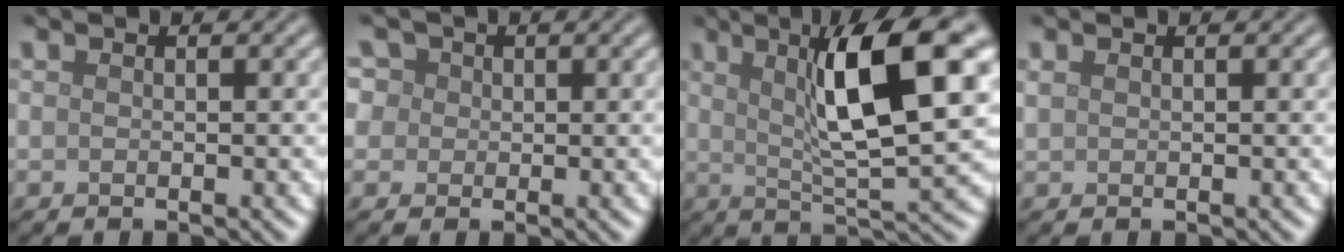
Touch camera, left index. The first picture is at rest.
{"total": 5.9, "force": [2.7, 4.6, 2.6], "torque": [-0.044, 0.026, 0.015]}
{"total": 10.3, "force": [3.1, 2.0, 9.6], "torque": [-0.139, 0.002, 0.053]}
{"total": 0.5, "force": [0.4, 0.3, 0.2], "torque": [-0.006, 0.001, 0.010]}